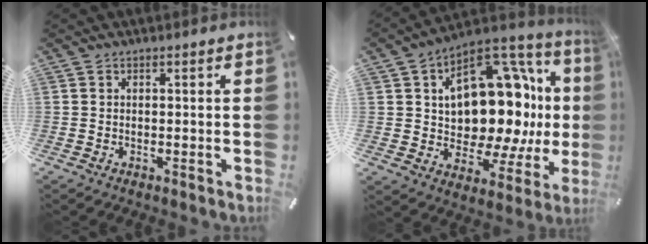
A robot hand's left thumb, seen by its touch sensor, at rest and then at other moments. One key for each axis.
{"total": 20.4, "fx": 4.6, "fy": 13.3, "fz": 14.8, "tx": -0.198, "ty": -0.048, "tz": 0.079}